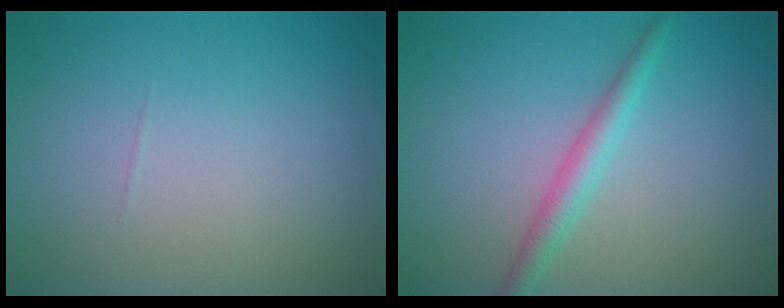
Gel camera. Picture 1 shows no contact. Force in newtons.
{"total": 2.3, "press": 2.3, "slide": 0.0}